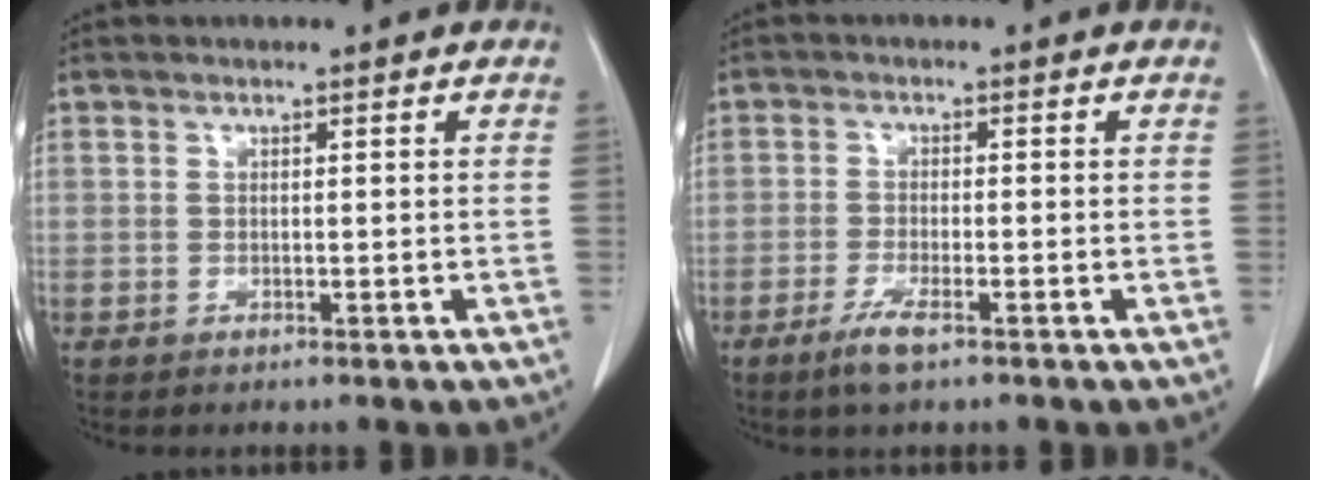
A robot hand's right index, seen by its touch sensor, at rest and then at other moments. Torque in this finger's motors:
{"motor_torque": [0.07, -0.03, -0.11, -0.03]}